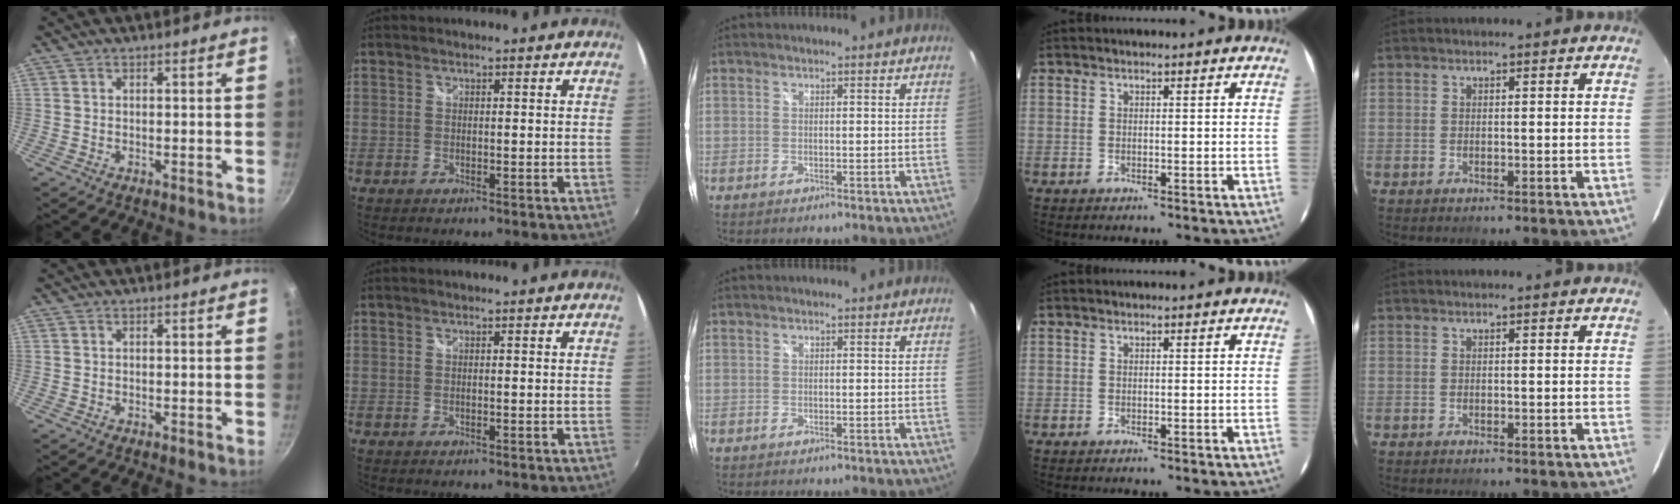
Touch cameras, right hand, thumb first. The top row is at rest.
{}